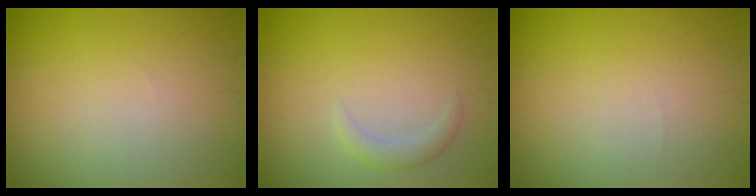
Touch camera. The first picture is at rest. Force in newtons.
{"total": 1.2, "press": 1.2, "slide": 0.0}
{"total": 0.0}